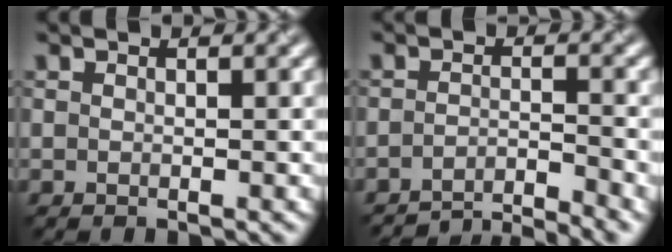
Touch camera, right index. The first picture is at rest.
{"total": 5.1, "force": [-4.6, 0.8, 2.2], "torque": [-0.025, -0.002, -0.080]}